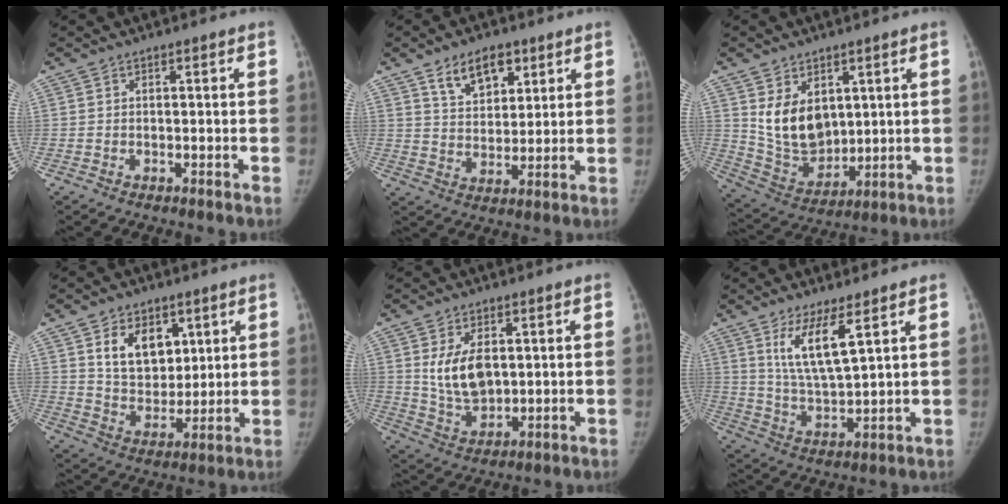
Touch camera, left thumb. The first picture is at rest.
{"total": 9.1, "force": [5.3, 5.4, 5.0], "torque": [-0.050, -0.030, 0.093]}
{"total": 11.8, "force": [3.6, 8.3, 7.7], "torque": [-0.096, -0.030, 0.092]}
{"total": 11.8, "force": [4.9, 8.1, 7.1], "torque": [-0.076, -0.032, 0.094]}
{"total": 9.3, "force": [1.8, 5.8, 7.1], "torque": [-0.111, -0.015, 0.048]}
{"total": 9.4, "force": [4.8, 2.3, 7.7], "torque": [-0.142, -0.038, 0.104]}